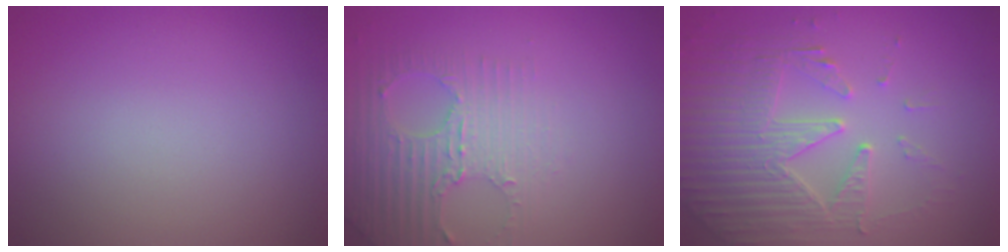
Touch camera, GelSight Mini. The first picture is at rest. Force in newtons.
{"total": 2.8, "press": 2.7, "slide": 0.9}
{"total": 5.4, "press": 4.6, "slide": 3.0}